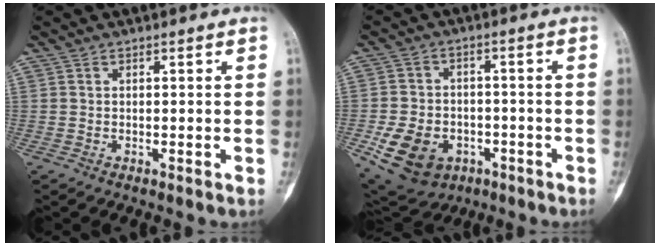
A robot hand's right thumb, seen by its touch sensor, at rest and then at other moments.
{"total": 12.8, "force": [-4.9, 9.4, 7.1], "torque": [-0.116, 0.021, -0.071]}